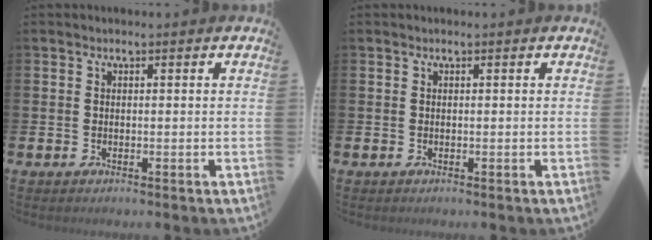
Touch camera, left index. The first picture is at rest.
{"total": 0.0}